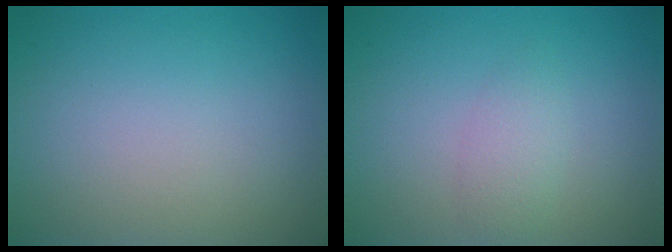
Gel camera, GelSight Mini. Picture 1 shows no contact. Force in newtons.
{"total": 1.8, "press": 1.8, "slide": 0.1}